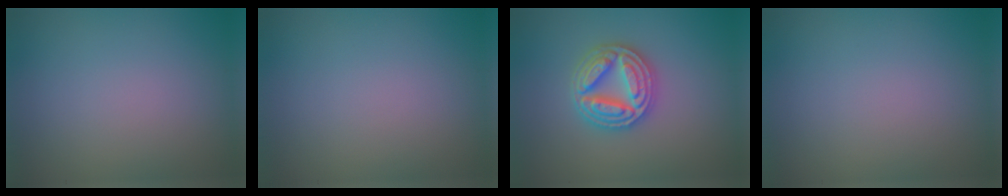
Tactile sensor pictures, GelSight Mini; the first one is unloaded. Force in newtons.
{"total": 0.0}
{"total": 4.9, "press": 4.9, "slide": 0.8}
{"total": 0.0}